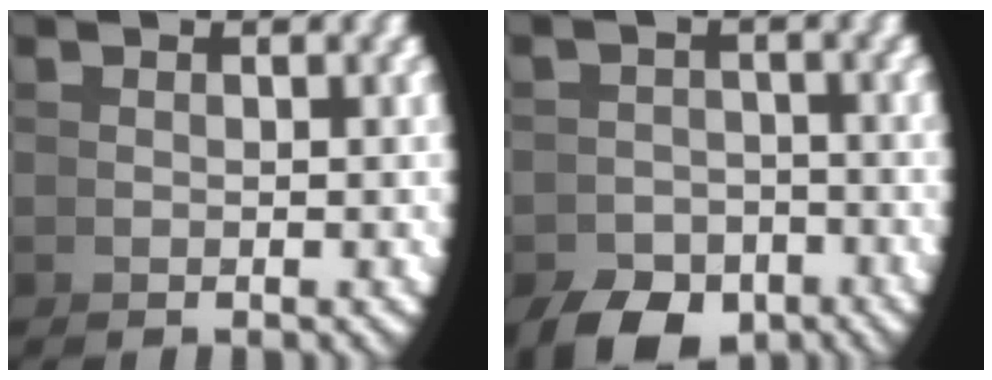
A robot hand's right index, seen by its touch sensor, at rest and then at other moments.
{"total": 5.2, "force": [-4.4, 2.6, 1.2], "torque": [0.001, -0.011, -0.073]}